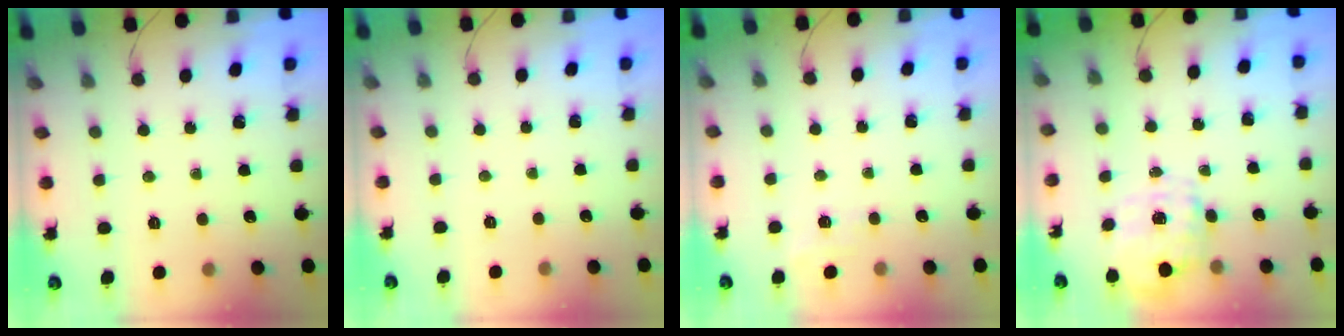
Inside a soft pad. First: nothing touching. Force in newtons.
{"total": 2.5, "press": 2.4, "slide": 0.4}
{"total": 4.5, "press": 4.3, "slide": 1.5}
{"total": 3.6, "press": 3.5, "slide": 0.7}